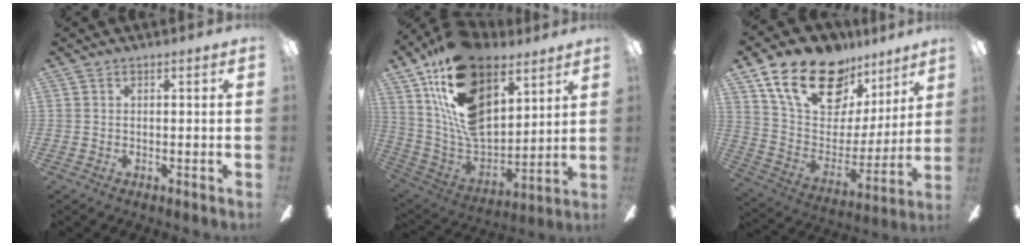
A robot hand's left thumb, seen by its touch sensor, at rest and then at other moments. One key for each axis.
{"total": 23.1, "fx": 12.5, "fy": 13.1, "fz": 14.5, "tx": -0.296, "ty": -0.066, "tz": 0.220}
{"total": 22.9, "fx": 14.2, "fy": 13.1, "fz": 12.2, "tx": -0.202, "ty": -0.074, "tz": 0.259}